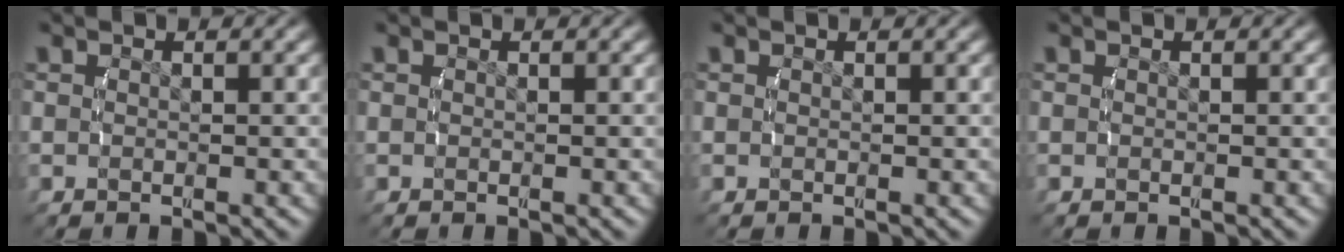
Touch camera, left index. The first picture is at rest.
{"total": 0.0}
{"total": 0.0}
{"total": 0.0}